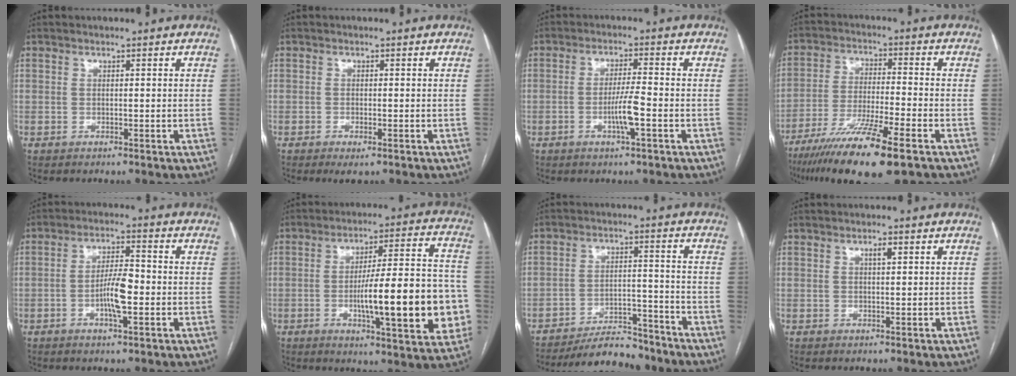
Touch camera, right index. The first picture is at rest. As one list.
[{"total": 2.1, "force": [-1.2, 0.6, 1.6], "torque": [-0.023, -0.003, -0.014]}, {"total": 4.9, "force": [-1.6, -0.2, 4.6], "torque": [-0.087, -0.007, -0.032]}, {"total": 14.4, "force": [-9.2, 0.6, 11.1], "torque": [-0.212, -0.039, -0.162]}, {"total": 6.1, "force": [-1.5, 1.2, 5.8], "torque": [-0.112, 0.004, -0.027]}, {"total": 19.0, "force": [-3.9, 3.5, 18.3], "torque": [-0.231, 0.021, -0.047]}, {"total": 10.6, "force": [-9.8, 2.6, 3.1], "torque": [-0.041, 0.012, -0.155]}, {"total": 1.3, "force": [0.6, 0.3, 1.1], "torque": [-0.019, 0.002, 0.008]}]